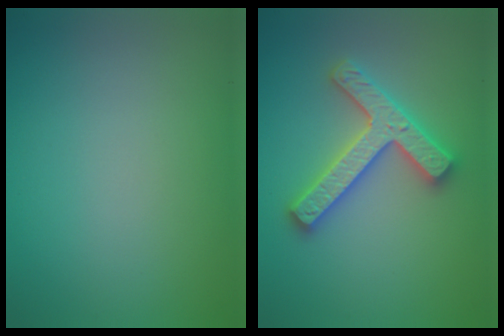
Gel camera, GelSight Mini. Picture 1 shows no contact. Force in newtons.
{"total": 4.7, "press": 4.6, "slide": 0.9}